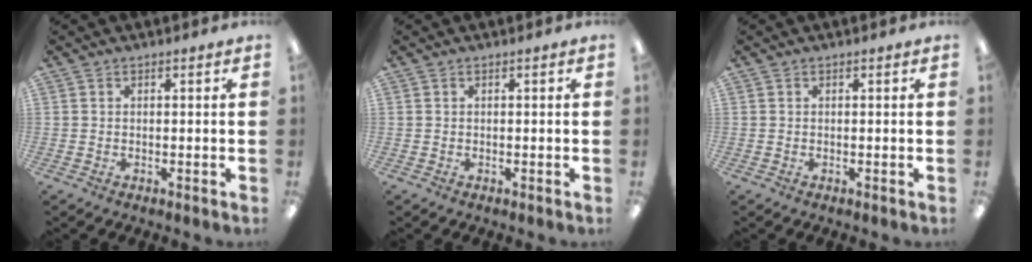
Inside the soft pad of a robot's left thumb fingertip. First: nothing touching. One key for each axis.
{"total": 0.0}
{"total": 0.0}